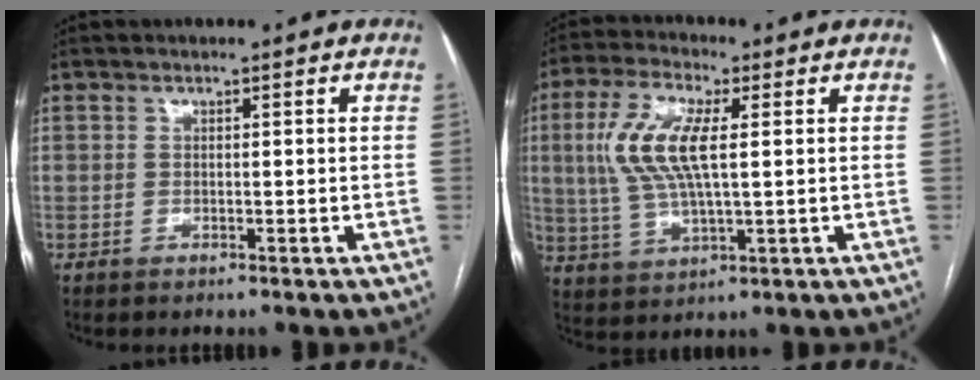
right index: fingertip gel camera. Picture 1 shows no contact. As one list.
[{"total": 10.6, "force": [1.9, 3.1, 10.0], "torque": [-0.225, 0.008, 0.038]}]